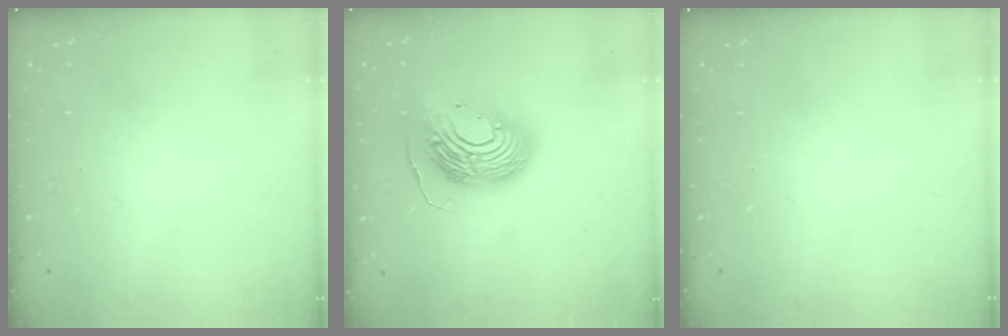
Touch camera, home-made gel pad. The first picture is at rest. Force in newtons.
{"total": 16.0, "press": 15.8, "slide": 2.4}
{"total": 0.0}